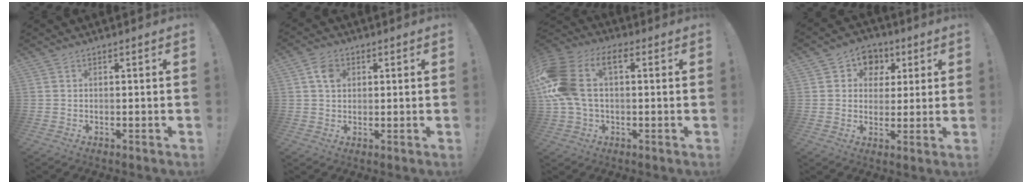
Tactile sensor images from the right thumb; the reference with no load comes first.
{"total": 5.5, "force": [1.9, 4.4, 2.7], "torque": [-0.038, 0.002, 0.033]}
{"total": 16.3, "force": [2.5, 10.3, 12.3], "torque": [-0.254, 0.008, 0.043]}
{"total": 7.8, "force": [2.0, 7.2, 2.1], "torque": [-0.026, -0.004, 0.043]}